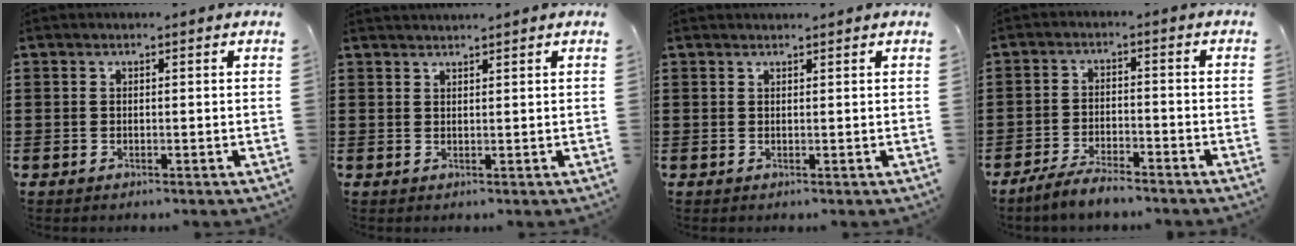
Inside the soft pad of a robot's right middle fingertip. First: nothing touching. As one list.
[{"total": 1.2, "force": [1.2, -0.1, 0.2], "torque": [-0.006, -0.003, 0.024]}, {"total": 0.7, "force": [0.7, 0.0, 0.1], "torque": [-0.004, -0.001, 0.015]}, {"total": 4.2, "force": [-3.8, 0.7, 1.6], "torque": [-0.042, -0.001, -0.079]}]